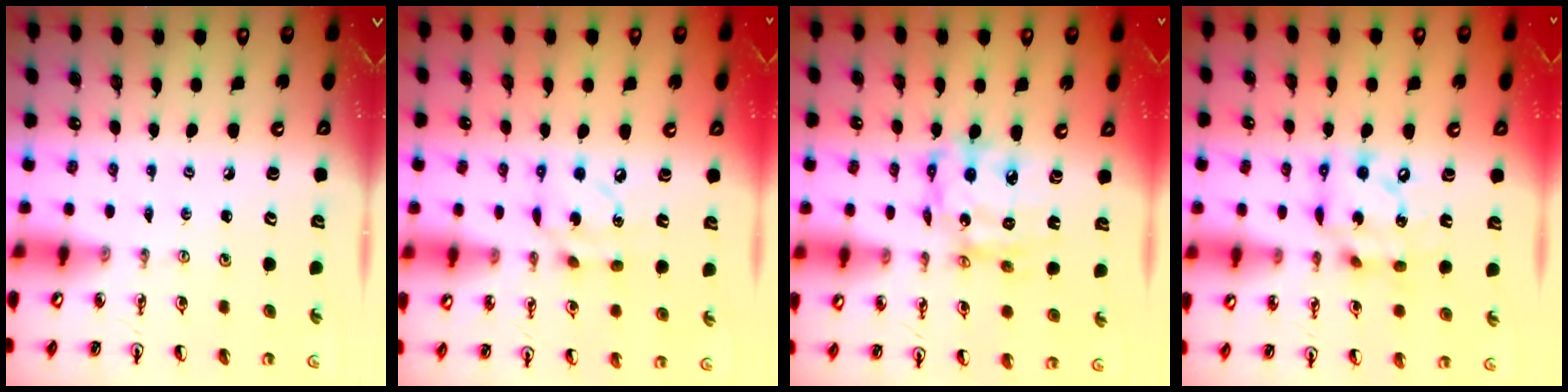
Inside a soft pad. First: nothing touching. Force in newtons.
{"total": 8.3, "press": 8.3, "slide": 0.2}
{"total": 12.2, "press": 12.1, "slide": 1.6}
{"total": 13.8, "press": 13.8, "slide": 1.3}